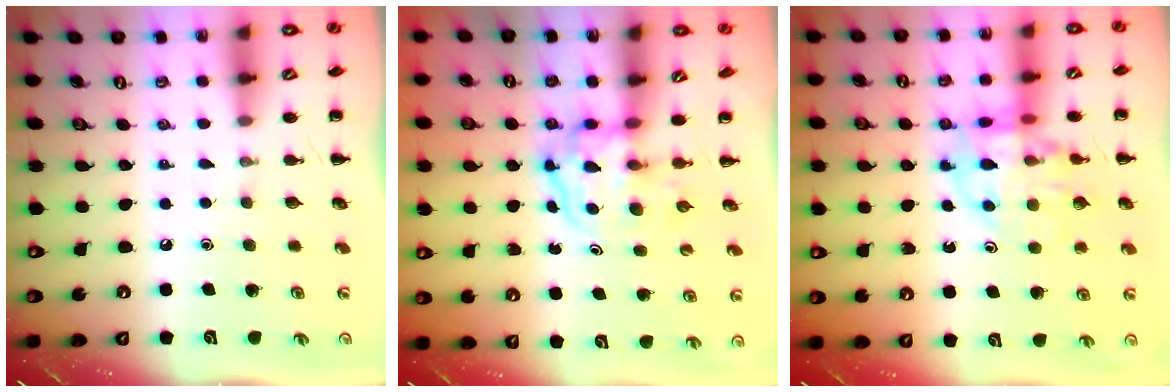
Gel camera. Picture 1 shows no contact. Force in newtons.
{"total": 4.0, "press": 3.9, "slide": 0.6}
{"total": 12.2, "press": 11.9, "slide": 2.7}